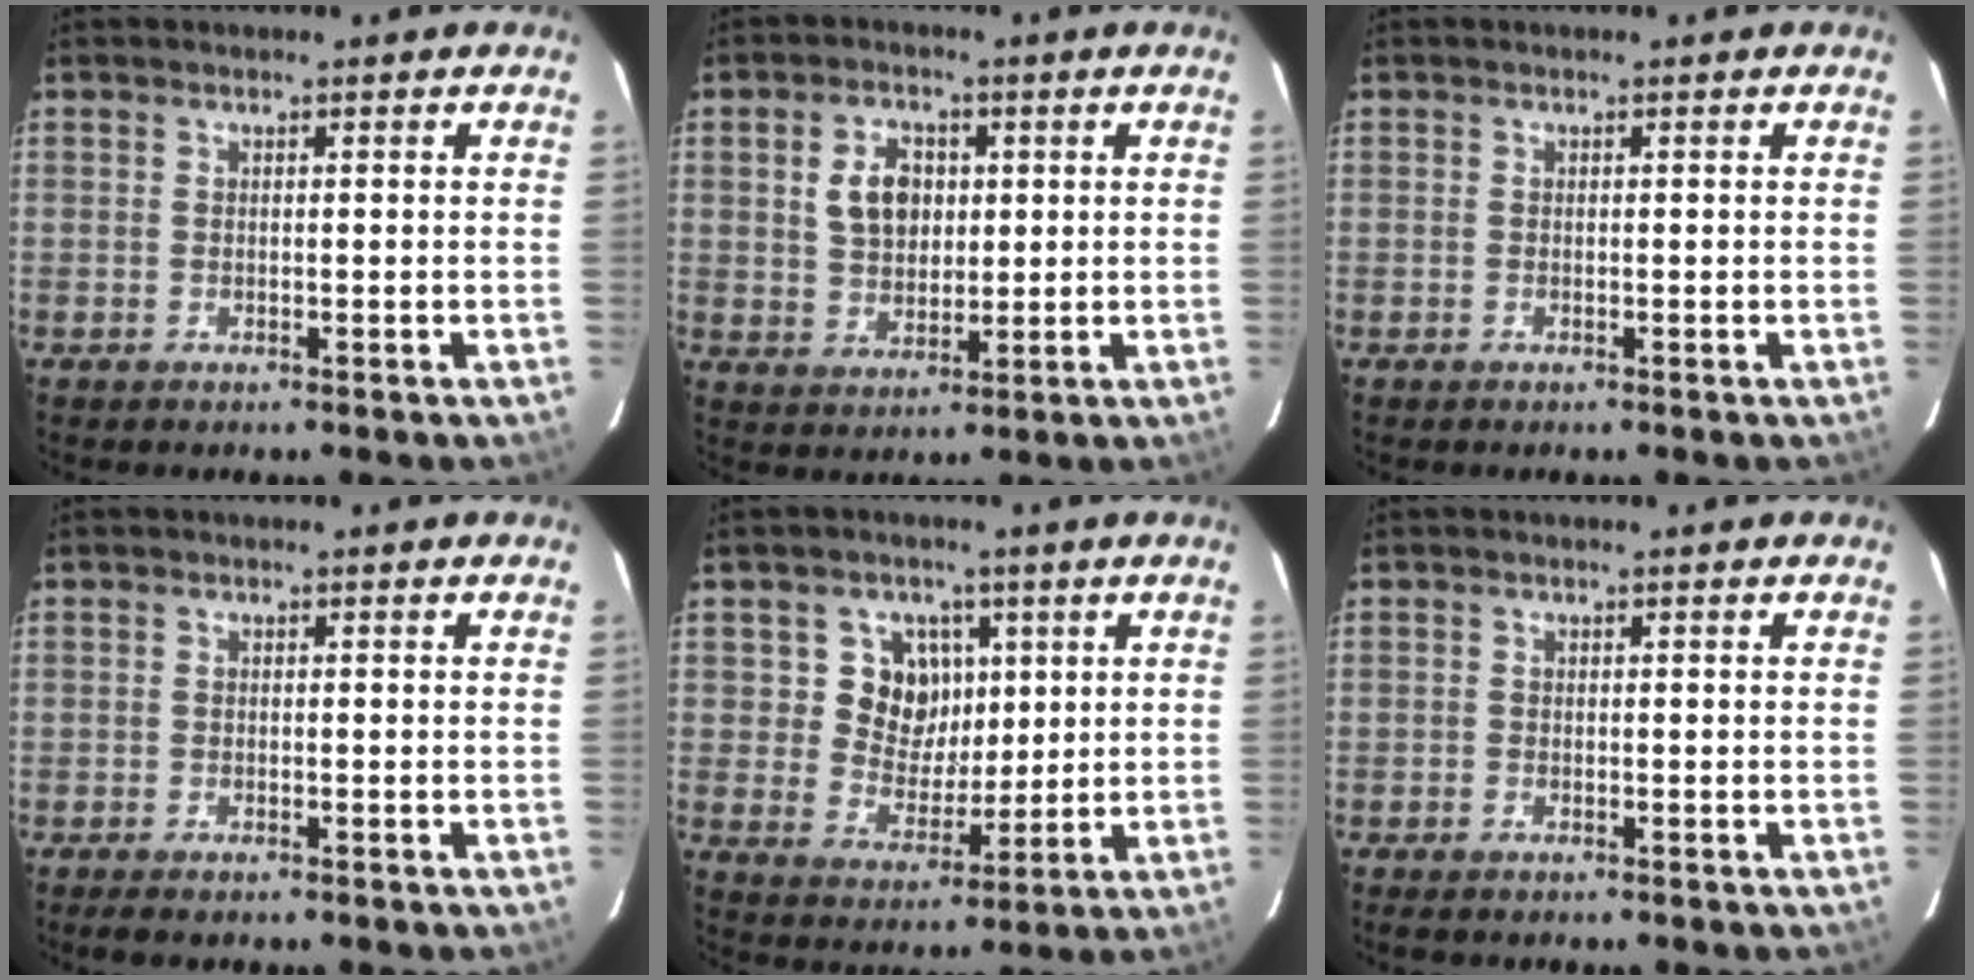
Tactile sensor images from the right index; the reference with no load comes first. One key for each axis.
{"total": 7.3, "fx": 1.7, "fy": 5.2, "fz": 4.9, "tx": -0.091, "ty": 0.014, "tz": 0.037}
{"total": 0.0}
{"total": 2.3, "fx": -1.9, "fy": 0.6, "fz": 1.2, "tx": -0.025, "ty": -0.009, "tz": -0.035}
{"total": 8.3, "fx": 2.4, "fy": 7.5, "fz": 2.7, "tx": -0.052, "ty": 0.004, "tz": 0.046}
{"total": 1.4, "fx": -1.2, "fy": 0.5, "fz": 0.5, "tx": -0.013, "ty": -0.003, "tz": -0.022}